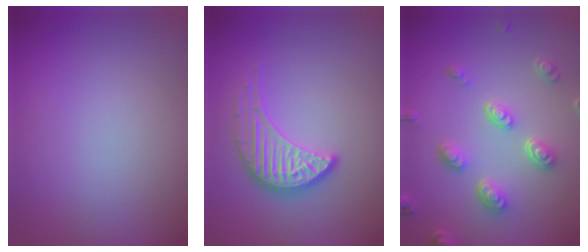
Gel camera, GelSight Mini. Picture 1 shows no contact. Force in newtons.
{"total": 3.8, "press": 3.2, "slide": 2.1}
{"total": 4.0, "press": 3.3, "slide": 2.3}